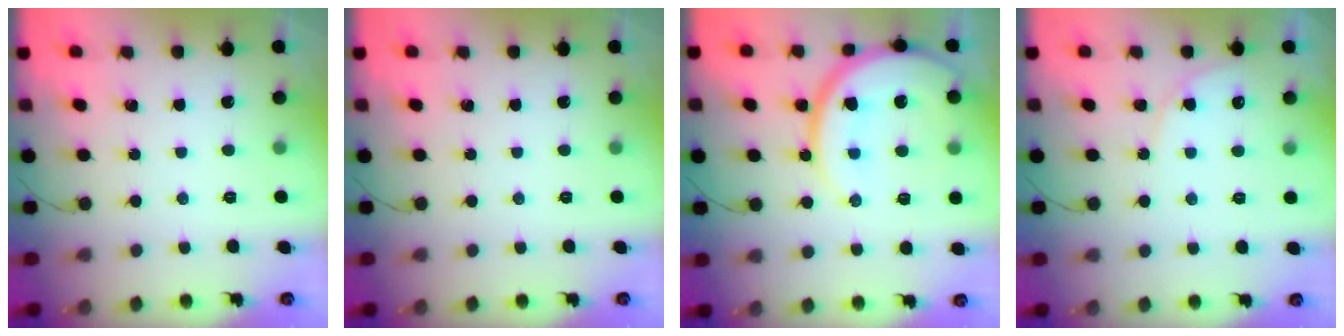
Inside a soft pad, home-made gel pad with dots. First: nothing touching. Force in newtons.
{"total": 0.0}
{"total": 17.0, "press": 16.9, "slide": 1.8}
{"total": 5.4, "press": 5.4, "slide": 0.4}